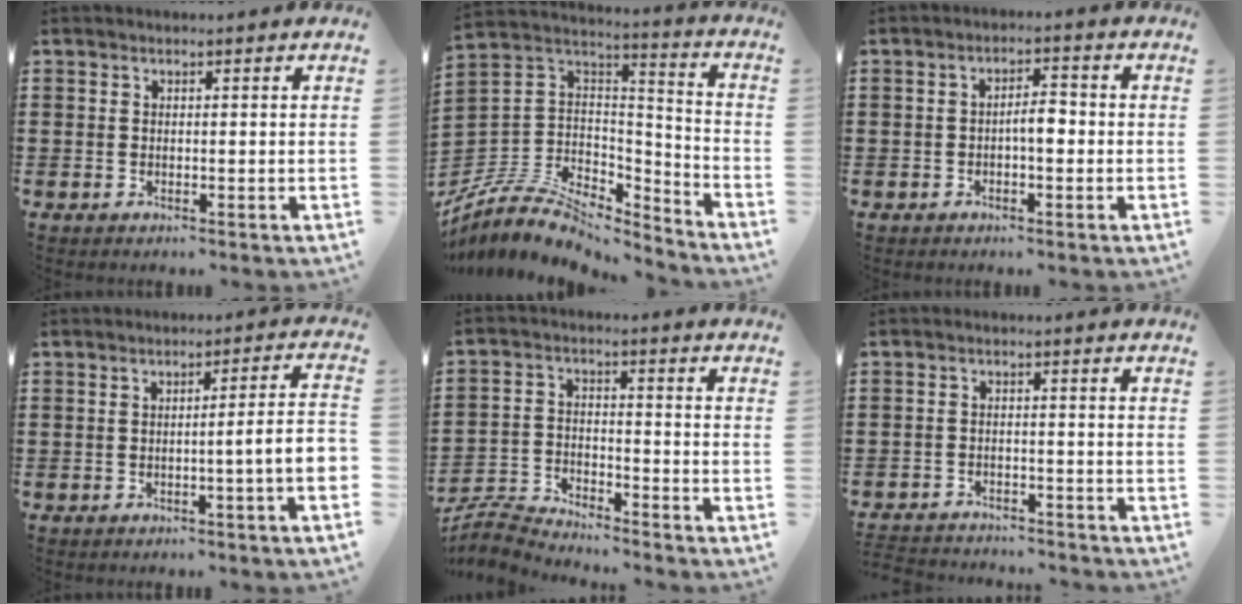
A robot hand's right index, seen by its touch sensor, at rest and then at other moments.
{"total": 8.6, "force": [-6.3, 4.4, 3.9], "torque": [-0.092, 0.008, -0.122]}
{"total": 3.5, "force": [-0.7, 1.2, 3.2], "torque": [-0.059, 0.007, -0.015]}
{"total": 5.5, "force": [-1.6, -0.4, 5.3], "torque": [-0.089, -0.009, -0.026]}
{"total": 4.7, "force": [-4.7, 0.3, 0.5], "torque": [-0.034, -0.003, -0.102]}
{"total": 2.7, "force": [-2.7, 0.2, -0.2], "torque": [-0.005, -0.001, -0.059]}